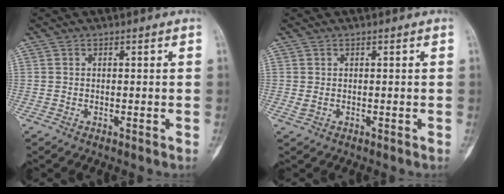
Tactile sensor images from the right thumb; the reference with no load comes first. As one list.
[{"total": 0.7, "force": [0.1, 0.5, 0.5], "torque": [-0.014, 0.002, 0.007]}]